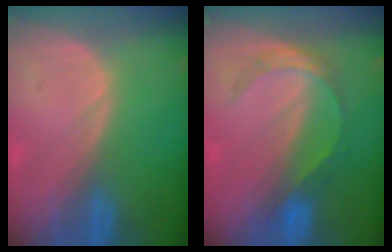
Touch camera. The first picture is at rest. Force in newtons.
{"total": 4.6, "press": 4.6, "slide": 0.2}